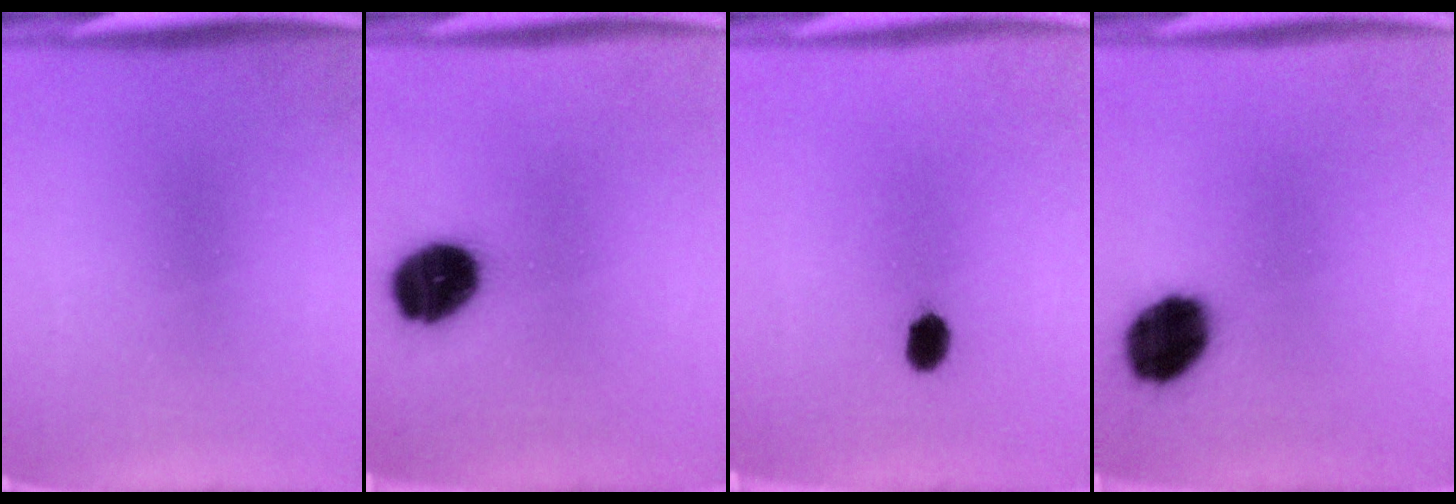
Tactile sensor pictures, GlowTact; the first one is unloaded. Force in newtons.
{"total": 12.4}
{"total": 3.8}
{"total": 11.1}